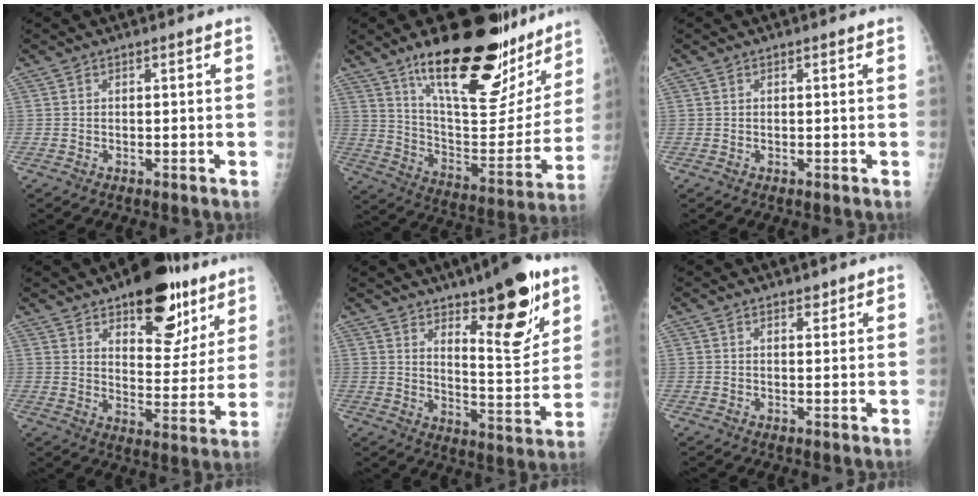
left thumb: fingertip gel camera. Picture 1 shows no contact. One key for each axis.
{"total": 29.8, "fx": 19.8, "fy": 10.6, "fz": 19.6, "tx": -0.245, "ty": -0.079, "tz": 0.310}
{"total": 0.0}
{"total": 18.1, "fx": 11.0, "fy": 8.8, "fz": 11.4, "tx": -0.093, "ty": -0.059, "tz": 0.159}
{"total": 16.7, "fx": 9.7, "fy": 5.4, "fz": 12.6, "tx": -0.139, "ty": -0.069, "tz": 0.153}
{"total": 1.5, "fx": 1.2, "fy": 0.7, "fz": 0.5, "tx": 0.002, "ty": -0.008, "tz": 0.016}